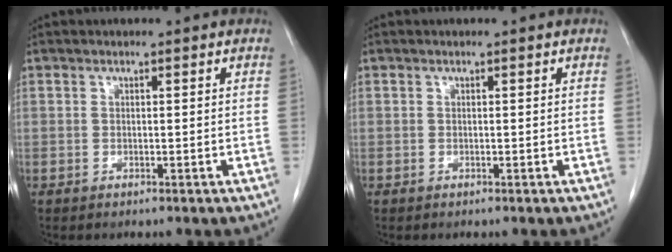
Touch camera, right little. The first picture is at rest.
{"total": 0.0}